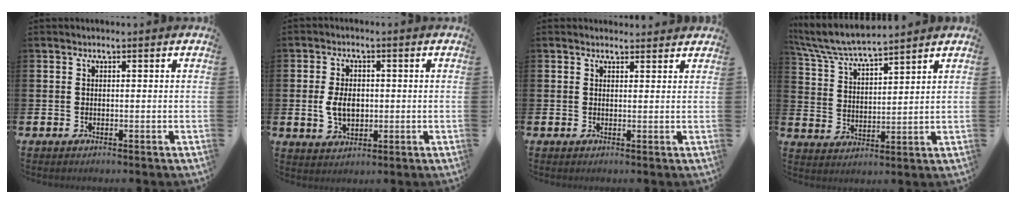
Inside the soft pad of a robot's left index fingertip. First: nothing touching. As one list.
[{"total": 4.7, "force": [0.0, 3.1, 3.5], "torque": [-0.059, 0.007, -0.004]}, {"total": 1.1, "force": [1.1, 0.3, 0.0], "torque": [0.007, -0.002, 0.018]}, {"total": 6.6, "force": [6.4, 0.5, 1.9], "torque": [-0.063, -0.035, 0.112]}]